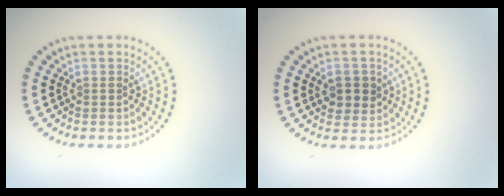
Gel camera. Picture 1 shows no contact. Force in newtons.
{"total": 2.4, "press": 2.3, "slide": 0.6}